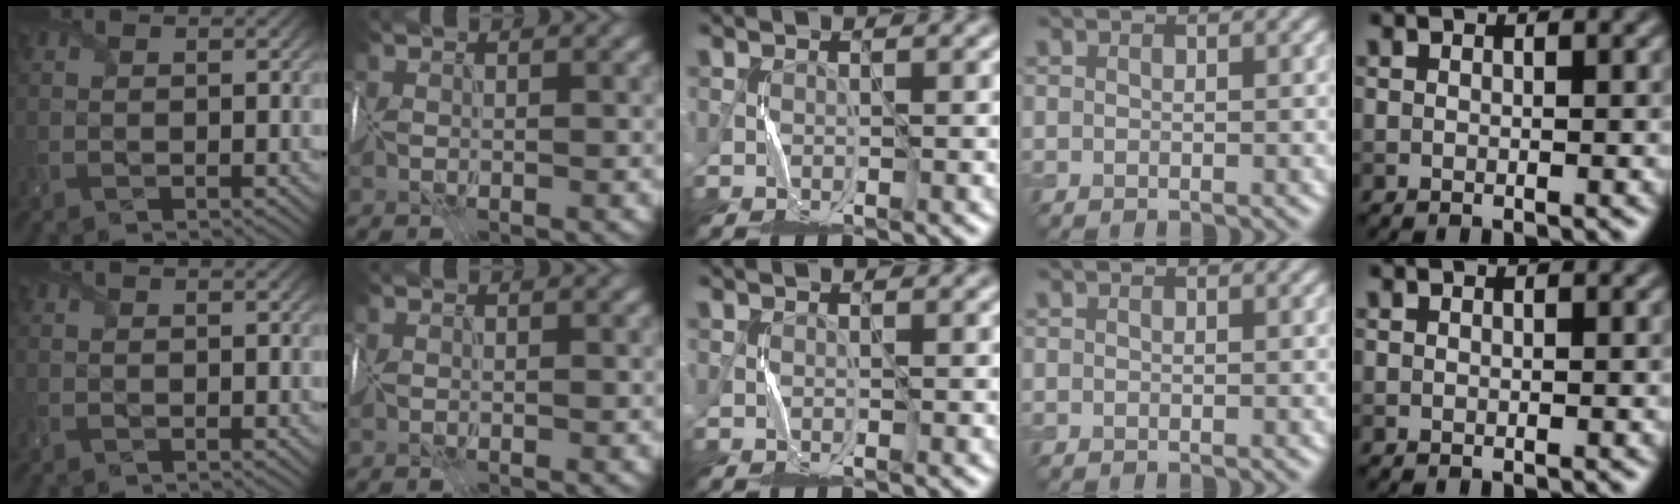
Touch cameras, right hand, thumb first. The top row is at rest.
{}